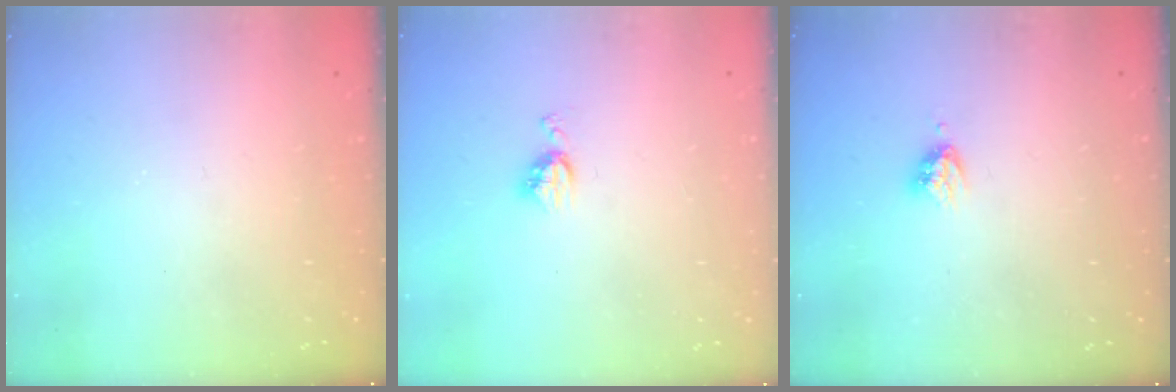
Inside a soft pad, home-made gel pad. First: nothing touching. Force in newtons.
{"total": 5.0, "press": 4.9, "slide": 0.7}
{"total": 3.6, "press": 3.5, "slide": 0.5}